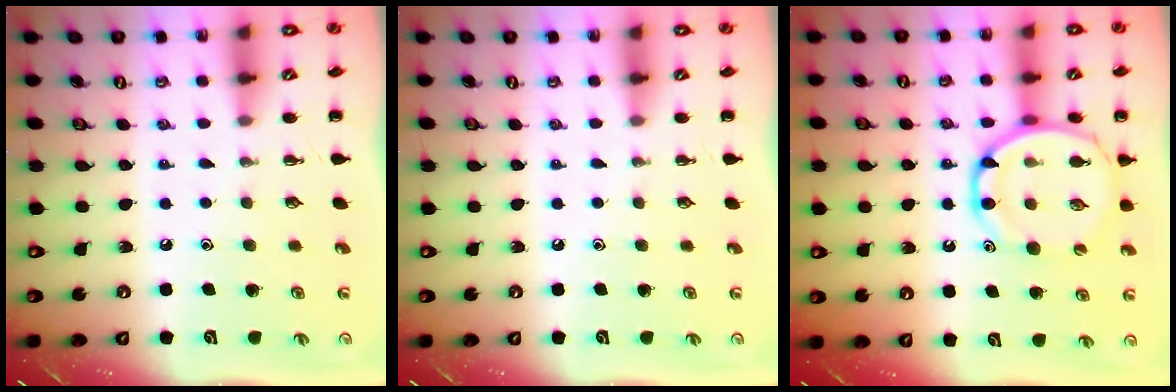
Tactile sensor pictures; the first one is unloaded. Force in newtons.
{"total": 0.0}
{"total": 14.3, "press": 13.9, "slide": 3.3}